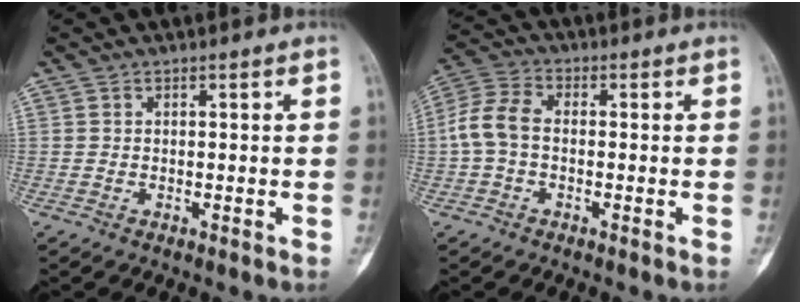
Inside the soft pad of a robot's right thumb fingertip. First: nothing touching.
{"total": 7.0, "force": [-0.7, 4.6, 5.2], "torque": [-0.111, 0.021, -0.023]}